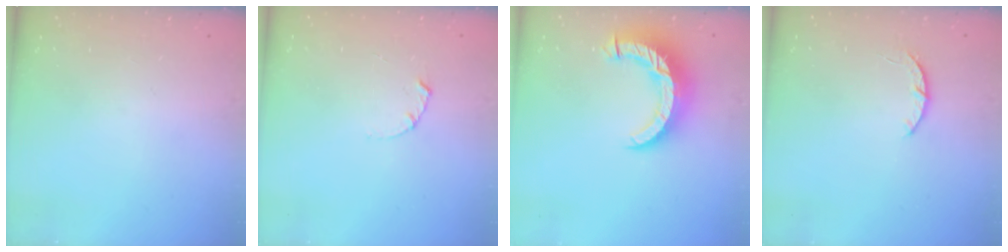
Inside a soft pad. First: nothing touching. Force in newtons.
{"total": 1.7, "press": 1.6, "slide": 0.3}
{"total": 11.4, "press": 11.3, "slide": 1.1}
{"total": 2.9, "press": 2.8, "slide": 0.5}